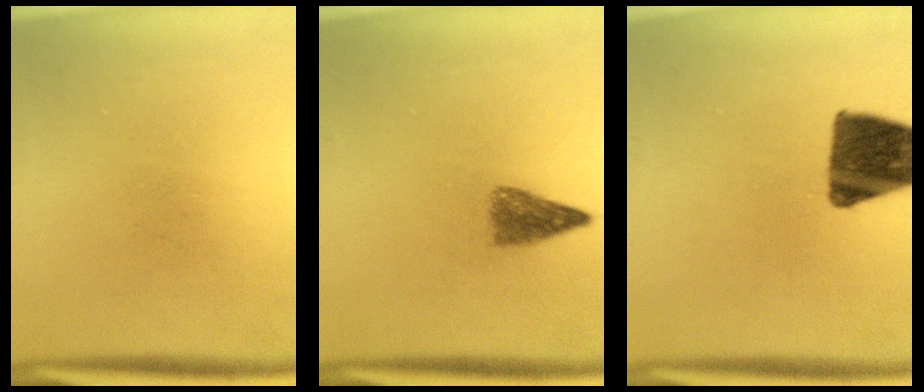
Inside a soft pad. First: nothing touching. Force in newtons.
{"total": 2.9}
{"total": 12.7}